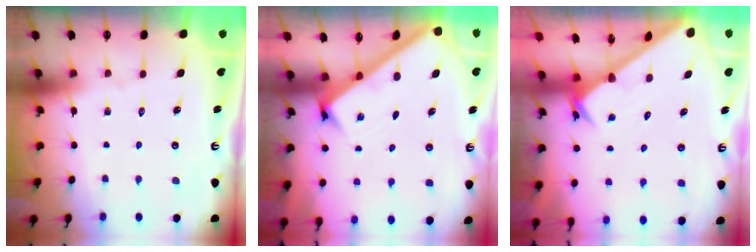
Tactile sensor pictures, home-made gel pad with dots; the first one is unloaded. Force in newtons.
{"total": 2.6, "press": 2.6, "slide": 0.3}
{"total": 2.8, "press": 2.8, "slide": 0.2}